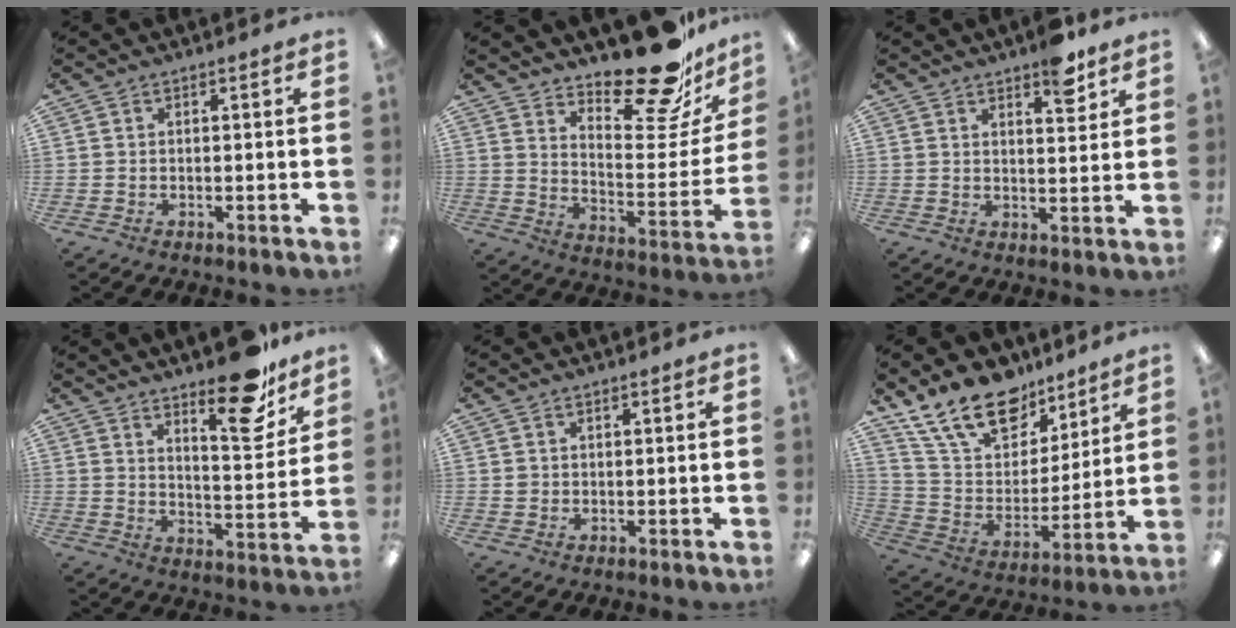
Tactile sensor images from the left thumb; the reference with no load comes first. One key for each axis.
{"total": 20.0, "fx": 16.9, "fy": 5.9, "fz": 8.8, "tx": -0.104, "ty": -0.140, "tz": 0.284}
{"total": 6.9, "fx": 5.0, "fy": 2.6, "fz": 4.0, "tx": -0.035, "ty": -0.030, "tz": 0.080}
{"total": 16.4, "fx": 12.3, "fy": 5.0, "fz": 9.7, "tx": -0.125, "ty": -0.085, "tz": 0.199}
{"total": 1.1, "fx": 0.5, "fy": 1.0, "fz": 0.3, "tx": -0.007, "ty": 0.003, "tz": 0.008}
{"total": 19.3, "fx": 13.7, "fy": 10.3, "fz": 9.0, "tx": -0.174, "ty": -0.073, "tz": 0.252}